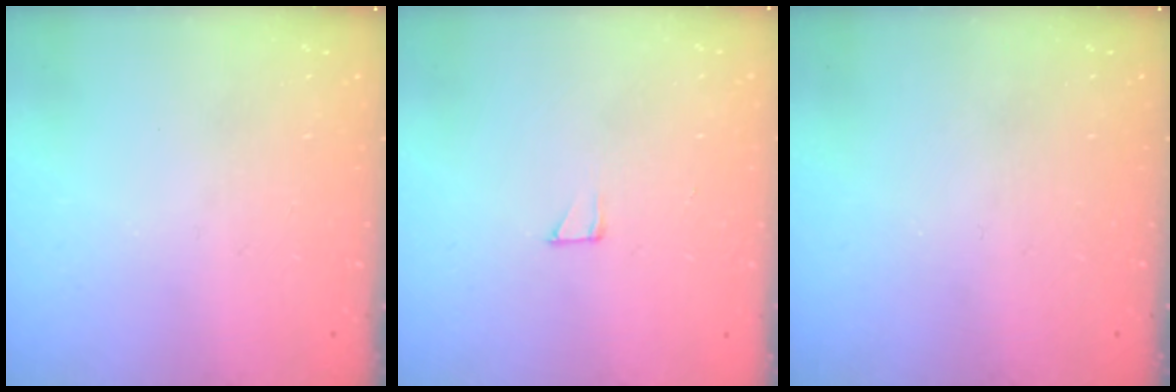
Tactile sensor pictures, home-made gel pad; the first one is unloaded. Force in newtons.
{"total": 2.5, "press": 2.5, "slide": 0.1}
{"total": 0.0}